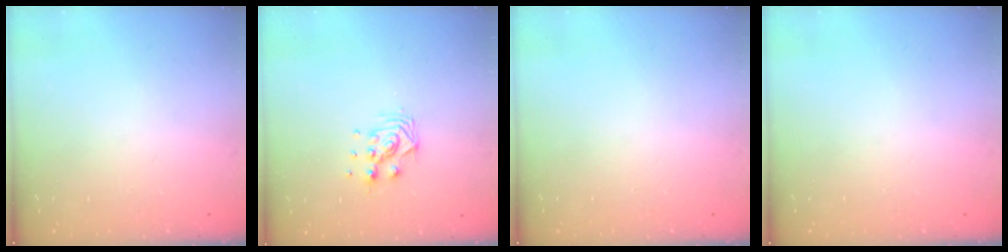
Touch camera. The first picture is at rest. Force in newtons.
{"total": 7.3, "press": 7.3, "slide": 0.6}
{"total": 0.0}
{"total": 0.0}